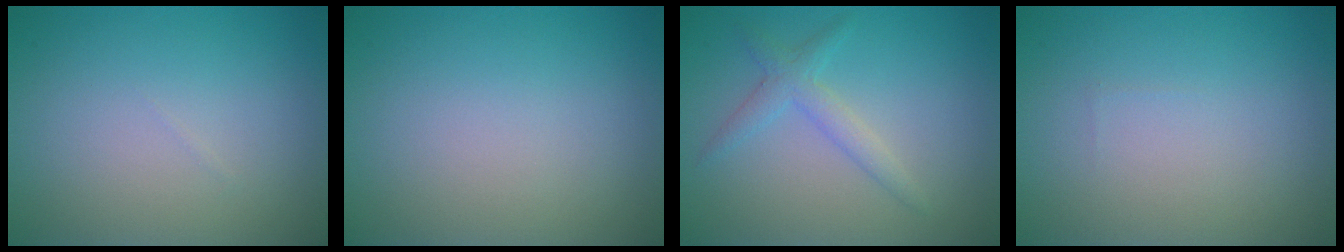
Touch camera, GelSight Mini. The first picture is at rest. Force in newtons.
{"total": 0.0}
{"total": 2.1, "press": 2.1, "slide": 0.1}
{"total": 0.0}